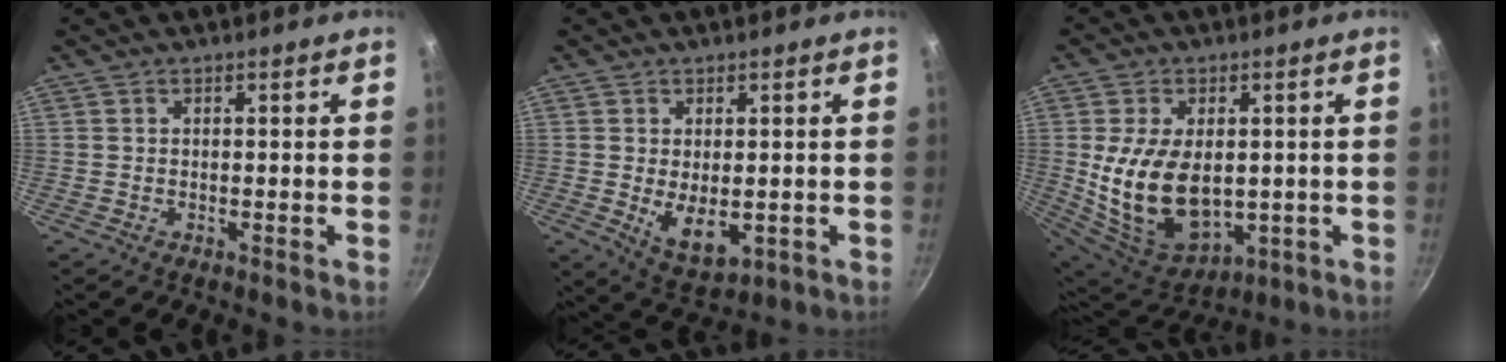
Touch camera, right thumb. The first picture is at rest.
{"total": 7.6, "force": [-0.7, 4.4, 6.2], "torque": [-0.090, -0.020, 0.008]}
{"total": 17.5, "force": [-0.2, 11.2, 13.4], "torque": [-0.230, -0.023, 0.021]}